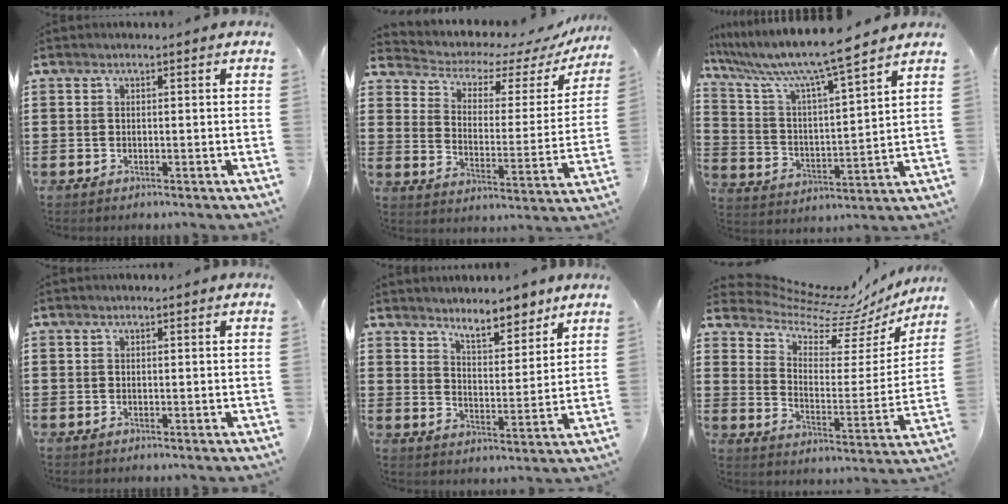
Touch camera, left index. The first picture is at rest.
{"total": 3.9, "force": [3.1, 1.6, 1.5], "torque": [-0.051, -0.022, 0.044]}
{"total": 9.1, "force": [7.8, 0.1, 4.8], "torque": [-0.126, -0.052, 0.126]}
{"total": 0.0}
{"total": 6.2, "force": [5.7, 1.3, 1.9], "torque": [-0.040, -0.026, 0.101]}
{"total": 8.0, "force": [6.9, 2.8, 2.9], "torque": [-0.077, -0.060, 0.116]}